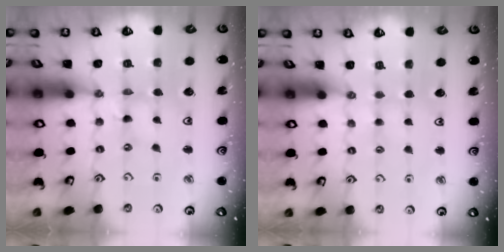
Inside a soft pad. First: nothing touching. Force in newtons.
{"total": 1.8, "press": 1.7, "slide": 0.3}